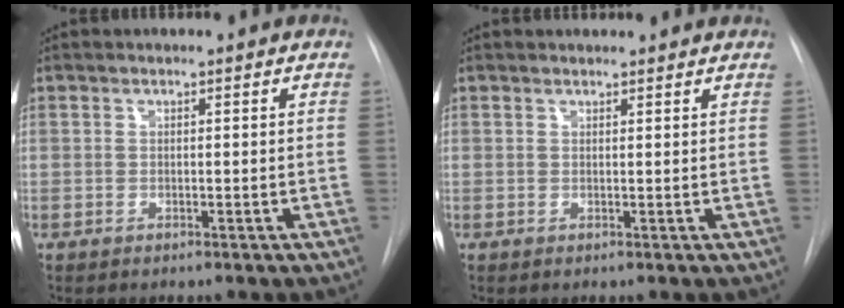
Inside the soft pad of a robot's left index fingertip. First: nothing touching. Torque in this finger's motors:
{"motor_torque": [0.59, -0.90, -0.05, 0.00]}